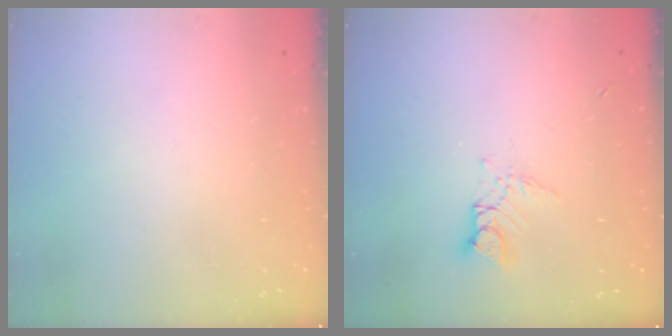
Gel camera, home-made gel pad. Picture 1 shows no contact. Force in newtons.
{"total": 7.1, "press": 7.1, "slide": 0.6}